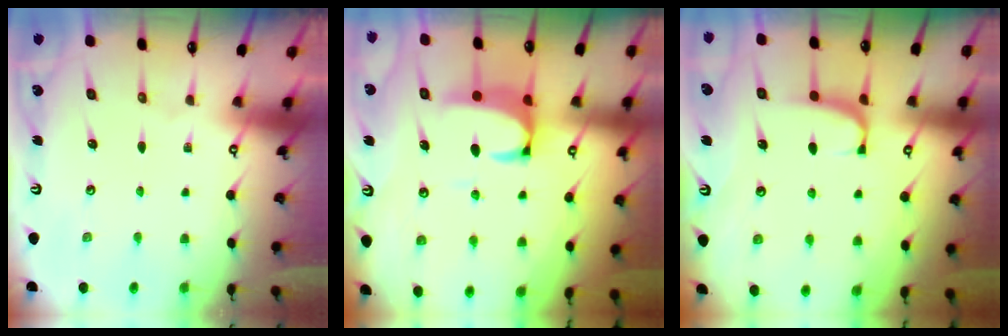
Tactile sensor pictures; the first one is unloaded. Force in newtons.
{"total": 2.7, "press": 2.5, "slide": 1.1}
{"total": 1.4, "press": 1.2, "slide": 0.7}